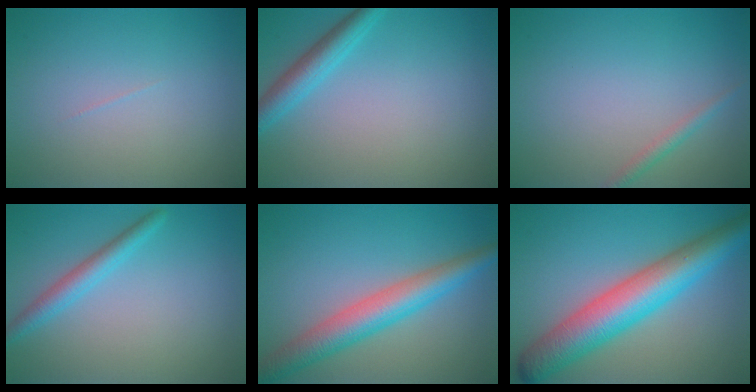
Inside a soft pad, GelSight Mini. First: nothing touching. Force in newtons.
{"total": 3.0, "press": 3.0, "slide": 0.2}
{"total": 1.2, "press": 1.2, "slide": 0.0}
{"total": 2.4, "press": 2.4, "slide": 0.1}
{"total": 5.5, "press": 5.5, "slide": 0.1}
{"total": 8.5, "press": 8.5, "slide": 0.1}